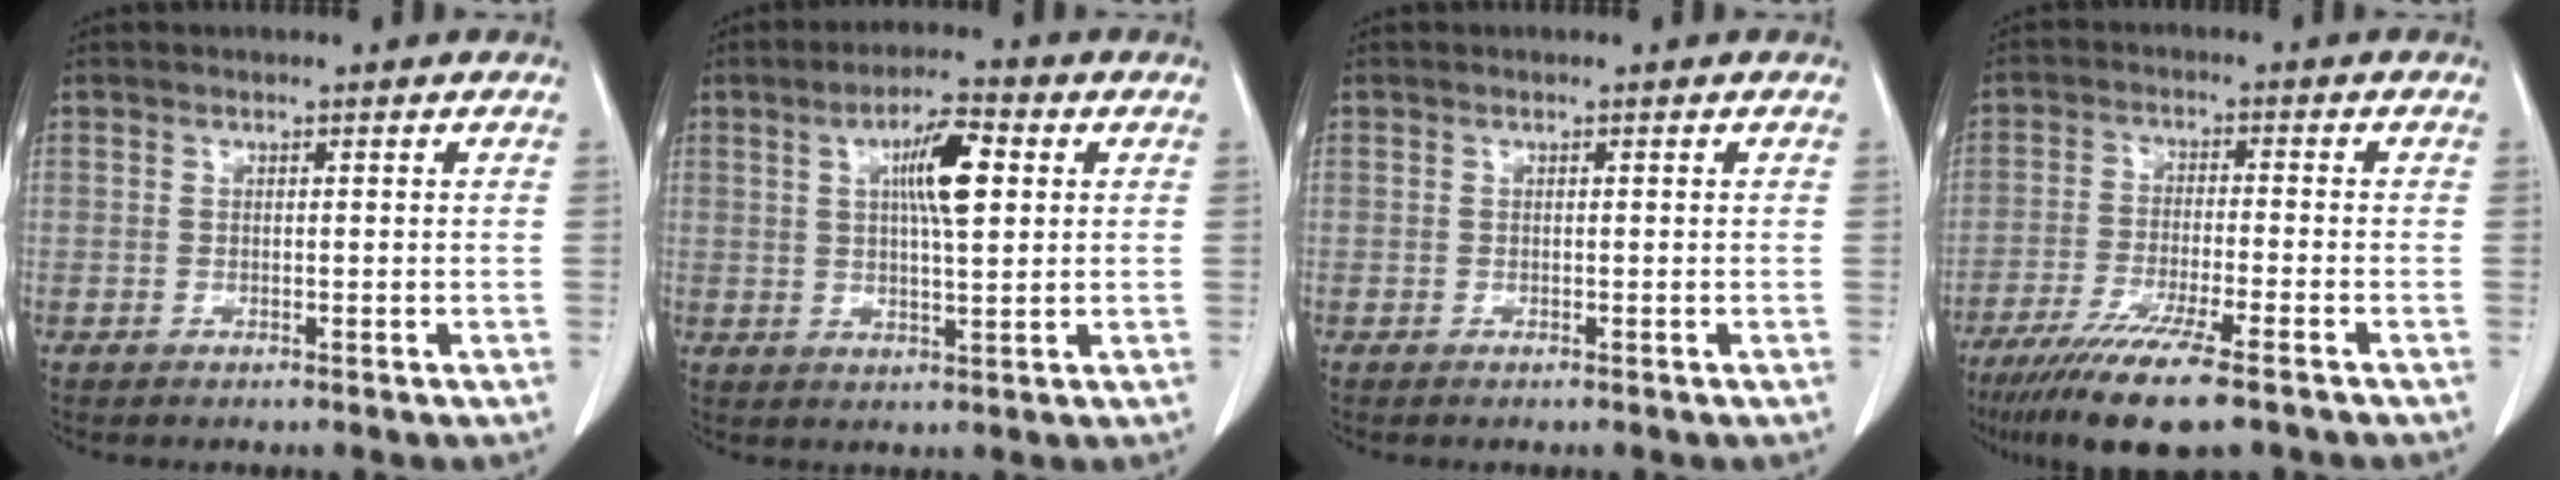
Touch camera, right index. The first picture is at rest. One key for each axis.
{"total": 7.8, "fx": 2.2, "fy": 1.4, "fz": 7.3, "tx": -0.126, "ty": 0.008, "tz": 0.037}
{"total": 0.0}
{"total": 13.1, "fx": -9.6, "fy": 1.1, "fz": 8.9, "tx": -0.155, "ty": -0.036, "tz": -0.156}